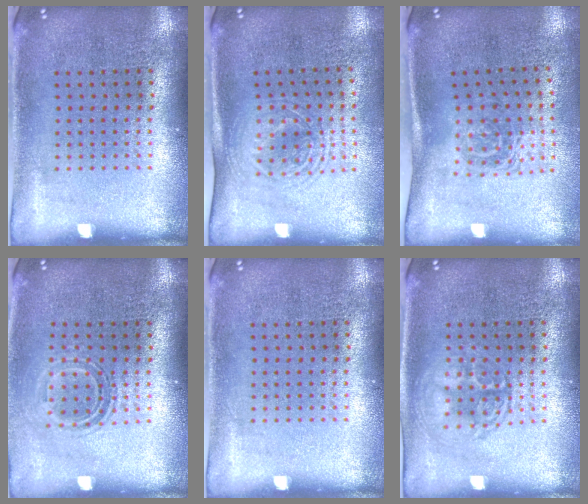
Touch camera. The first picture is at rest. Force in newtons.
{"total": 1.7, "press": 1.4, "slide": 1.1}
{"total": 1.6, "press": 1.1, "slide": 1.1}
{"total": 1.5, "press": 1.2, "slide": 1.0}
{"total": 0.0}
{"total": 1.3, "press": 1.3, "slide": 0.2}